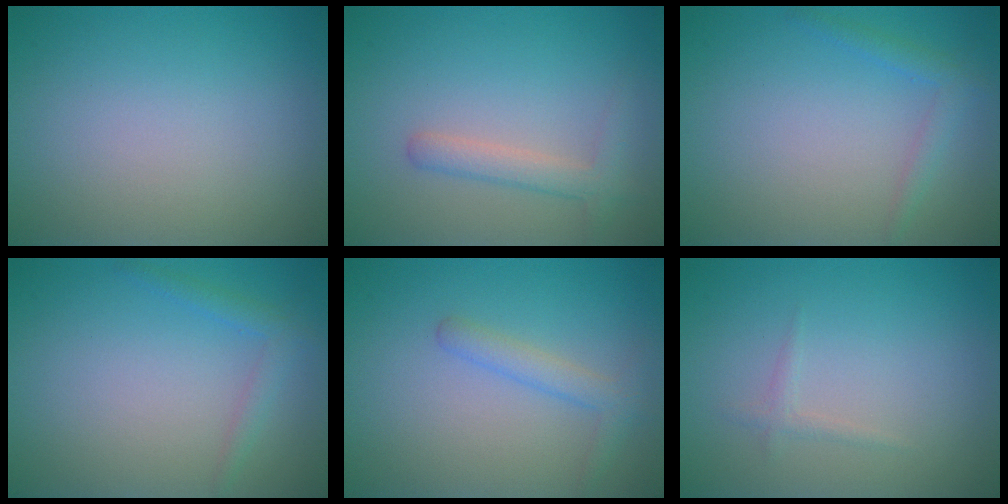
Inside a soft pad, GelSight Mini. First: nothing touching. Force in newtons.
{"total": 2.2, "press": 2.2, "slide": 0.2}
{"total": 1.6, "press": 1.6, "slide": 0.1}
{"total": 1.6, "press": 1.6, "slide": 0.1}
{"total": 2.0, "press": 1.9, "slide": 0.1}
{"total": 0.8, "press": 0.8, "slide": 0.0}